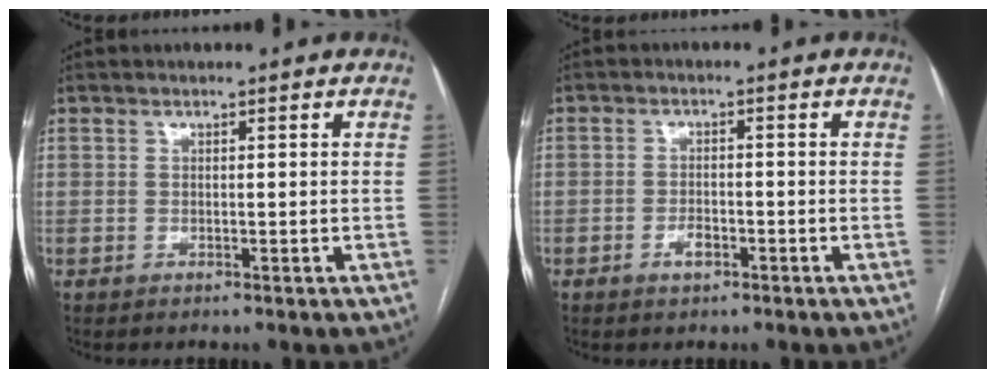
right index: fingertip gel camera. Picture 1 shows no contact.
{"total": 2.5, "force": [-1.4, 1.3, 1.6], "torque": [-0.025, 0.004, -0.022]}